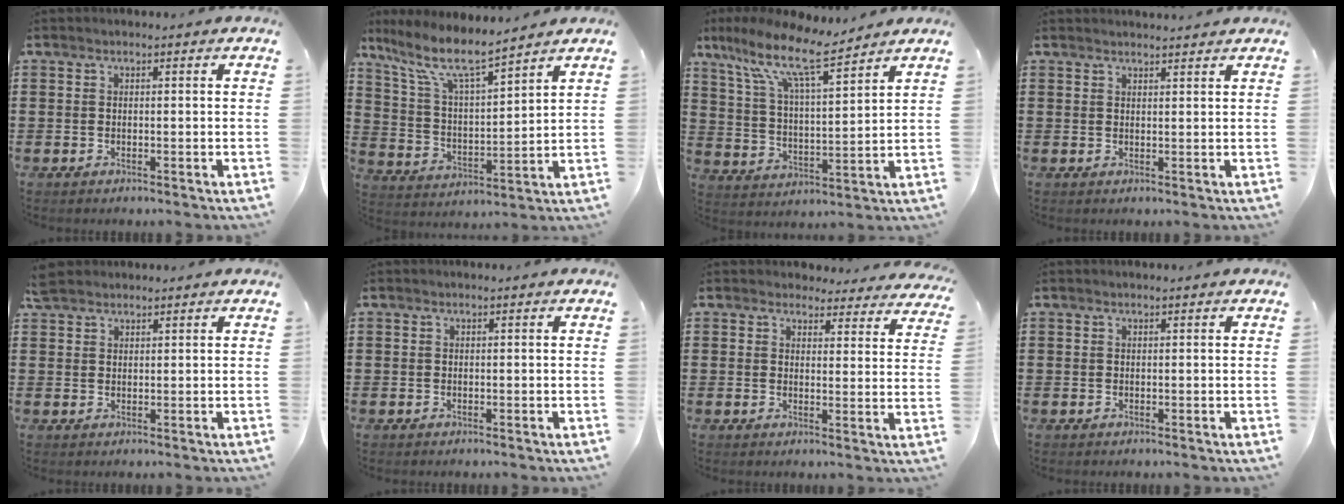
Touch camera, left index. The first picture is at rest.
{"total": 8.8, "force": [7.2, 1.1, 5.0], "torque": [-0.127, -0.039, 0.122]}
{"total": 11.5, "force": [8.4, 2.2, 7.5], "torque": [-0.169, -0.030, 0.145]}
{"total": 1.5, "force": [1.5, 0.1, 0.2], "torque": [-0.006, 0.001, 0.029]}
{"total": 2.5, "force": [2.2, 0.9, 0.5], "torque": [-0.016, 0.004, 0.045]}
{"total": 0.0}
{"total": 3.4, "force": [3.3, 1.0, 0.5], "torque": [-0.016, -0.014, 0.057]}
{"total": 0.0}